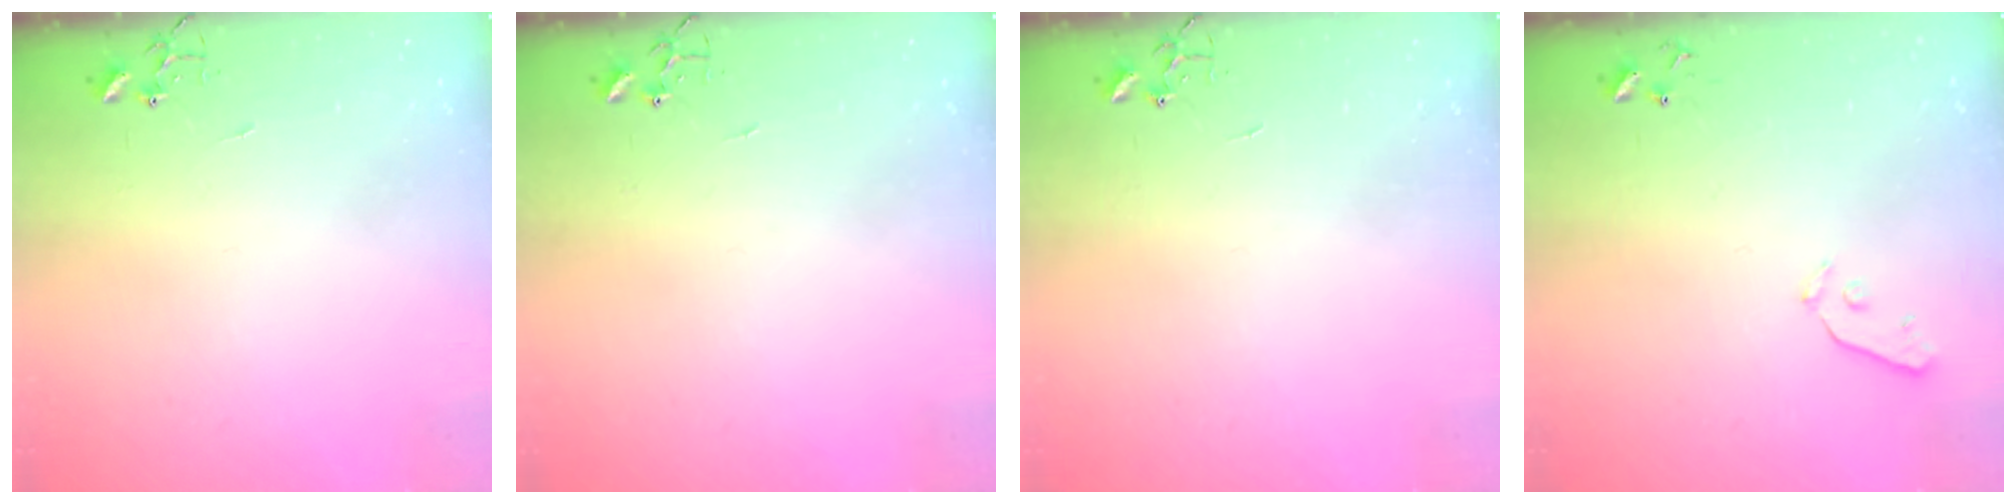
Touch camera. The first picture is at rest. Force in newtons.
{"total": 0.0}
{"total": 0.0}
{"total": 4.0, "press": 4.0, "slide": 0.5}